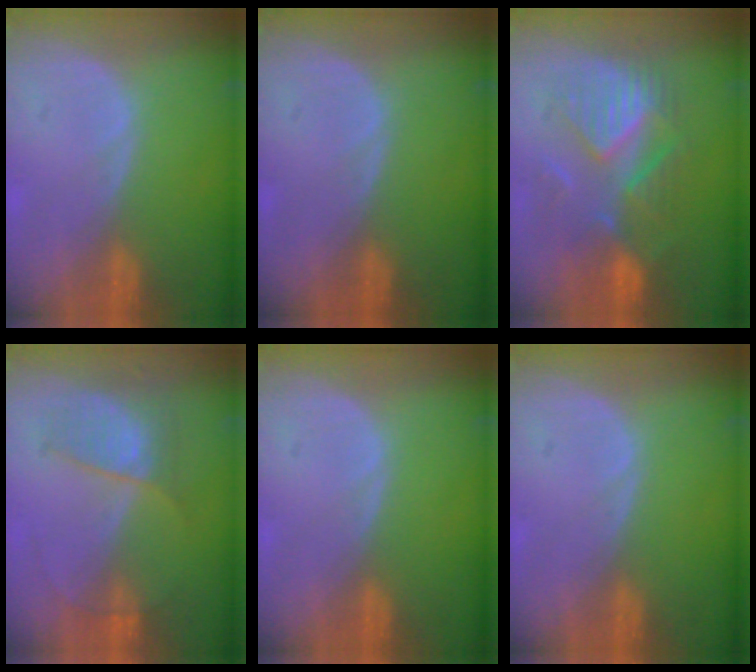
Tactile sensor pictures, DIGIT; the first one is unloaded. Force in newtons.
{"total": 0.0}
{"total": 9.0, "press": 8.9, "slide": 0.9}
{"total": 5.8, "press": 5.5, "slide": 2.1}
{"total": 0.0}
{"total": 0.0}